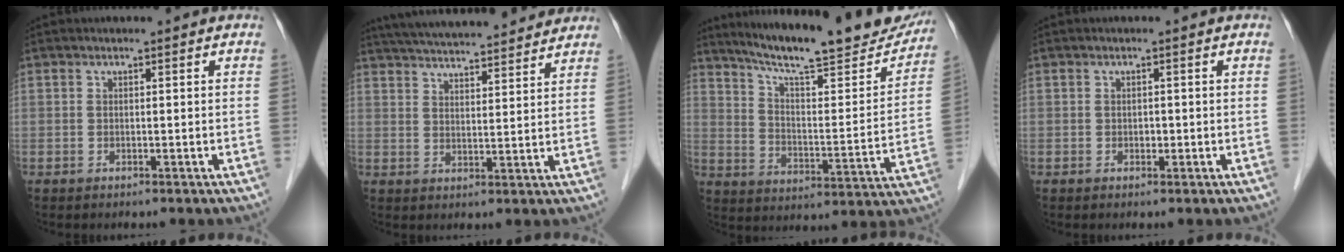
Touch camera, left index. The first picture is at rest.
{"total": 19.6, "force": [18.0, 2.5, 7.6], "torque": [-0.127, 0.036, 0.254]}
{"total": 23.5, "force": [20.8, 3.3, 10.6], "torque": [-0.161, -0.032, 0.287]}
{"total": 0.7, "force": [-0.3, 0.5, 0.4], "torque": [-0.007, 0.000, -0.005]}